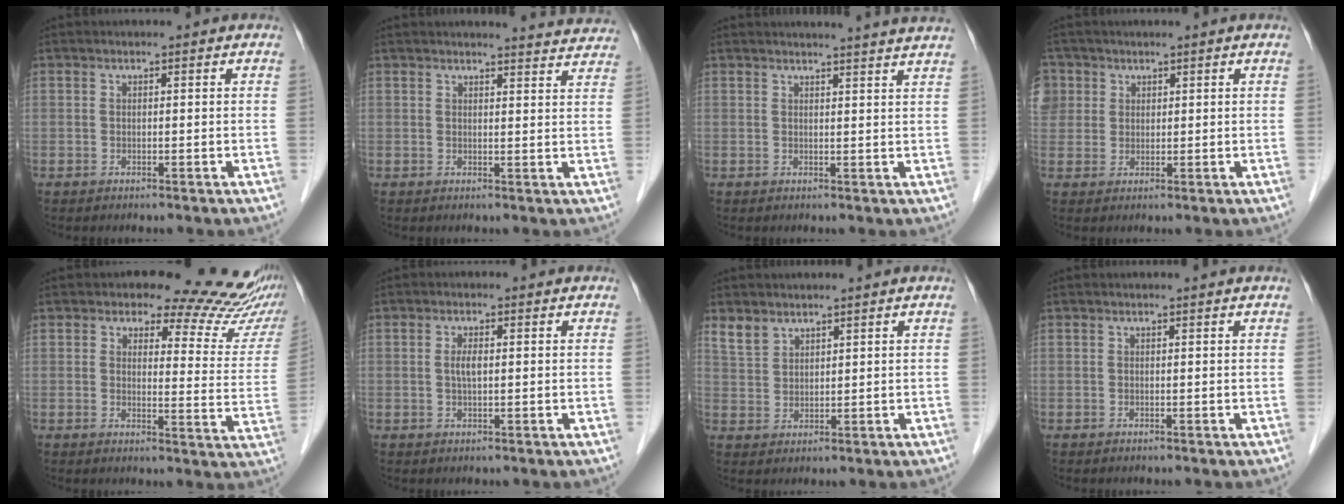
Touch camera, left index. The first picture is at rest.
{"total": 7.8, "force": [7.8, 0.4, 0.9], "torque": [-0.001, -0.014, 0.068]}
{"total": 9.2, "force": [8.8, -1.1, 2.3], "torque": [-0.022, -0.018, 0.084]}
{"total": 8.3, "force": [3.4, 7.2, 2.3], "torque": [-0.086, 0.025, 0.076]}
{"total": 14.9, "force": [13.4, 4.9, 4.3], "torque": [-0.015, -0.060, 0.119]}
{"total": 1.9, "force": [0.2, 0.6, 1.8], "torque": [-0.040, -0.001, 0.005]}
{"total": 3.3, "force": [2.8, 1.7, 0.6], "torque": [-0.016, 0.006, 0.064]}
{"total": 0.6, "force": [0.6, -0.1, 0.1], "torque": [-0.007, -0.003, 0.012]}